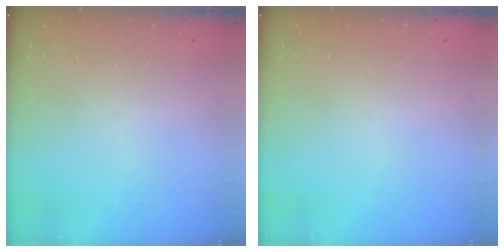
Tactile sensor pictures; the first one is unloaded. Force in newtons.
{"total": 0.0}